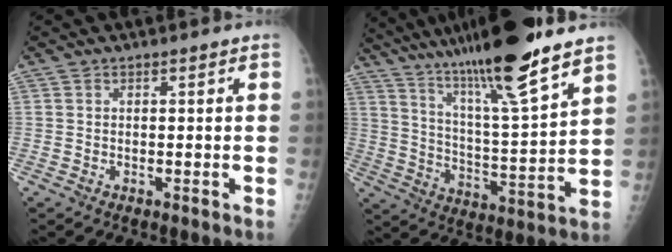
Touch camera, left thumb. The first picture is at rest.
{"total": 21.9, "force": [16.5, 1.4, 14.2], "torque": [-0.228, -0.057, 0.281]}